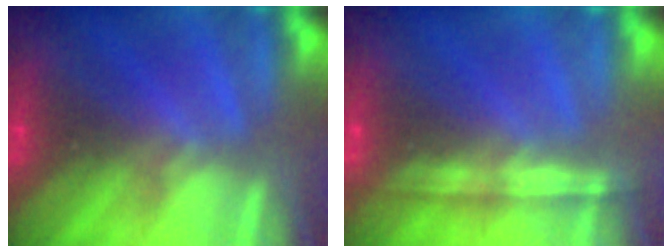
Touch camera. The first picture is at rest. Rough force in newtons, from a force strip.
{"total": 1.1}